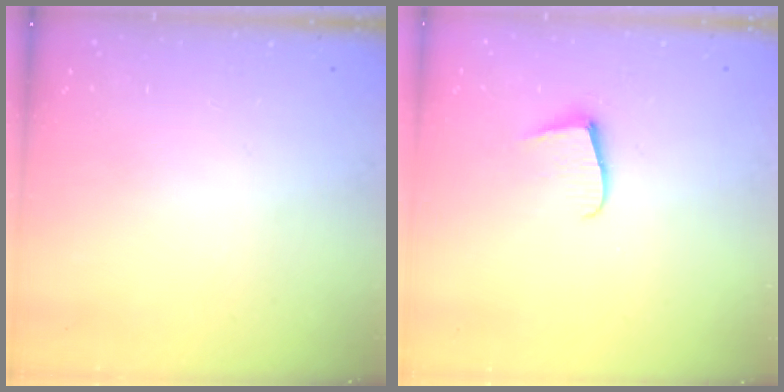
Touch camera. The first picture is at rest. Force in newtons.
{"total": 5.7, "press": 5.7, "slide": 0.6}